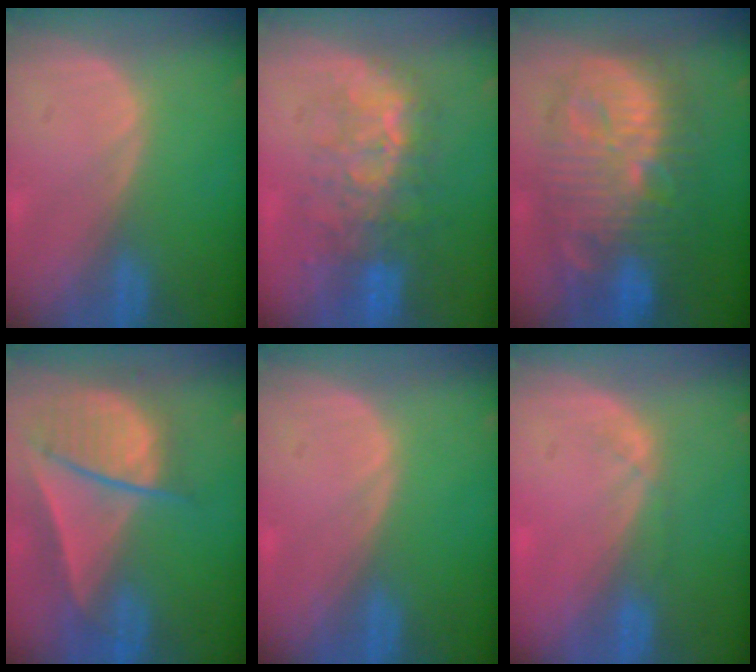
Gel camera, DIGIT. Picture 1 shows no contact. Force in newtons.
{"total": 9.5, "press": 8.4, "slide": 4.4}
{"total": 13.7, "press": 13.6, "slide": 1.2}
{"total": 9.1, "press": 7.9, "slide": 4.5}
{"total": 0.0}
{"total": 1.7, "press": 1.5, "slide": 0.8}